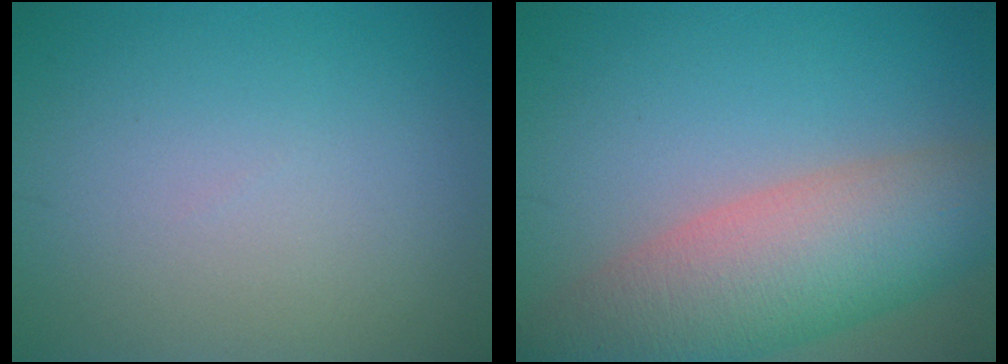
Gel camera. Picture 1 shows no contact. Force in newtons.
{"total": 9.7, "press": 9.7, "slide": 0.5}